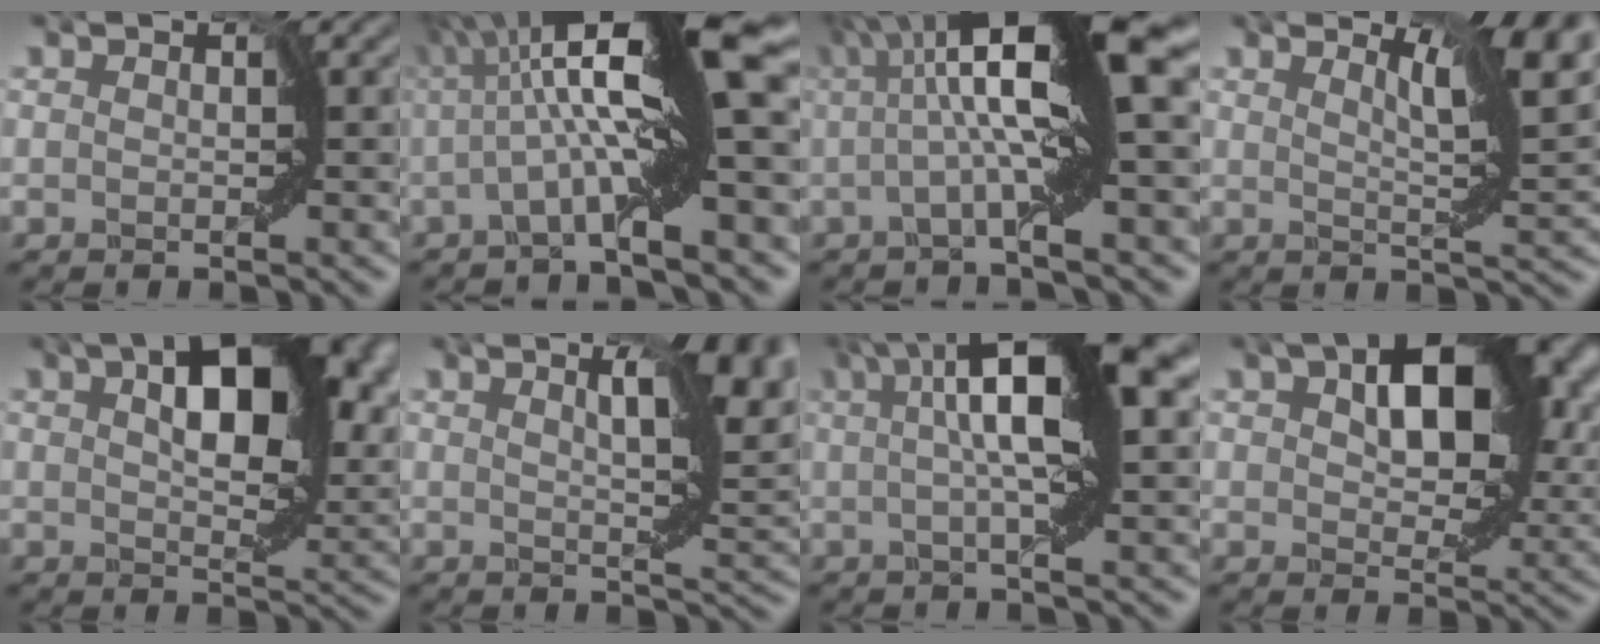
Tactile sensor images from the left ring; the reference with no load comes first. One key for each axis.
{"total": 13.4, "fx": 1.0, "fy": 2.2, "fz": 13.2, "tx": -0.215, "ty": 0.028, "tz": 0.010}
{"total": 11.1, "fx": 1.9, "fy": 2.0, "fz": 10.8, "tx": -0.178, "ty": 0.026, "tz": 0.024}
{"total": 6.0, "fx": 3.1, "fy": 0.8, "fz": 5.0, "tx": -0.079, "ty": 0.002, "tz": 0.052}
{"total": 12.3, "fx": 4.3, "fy": 6.1, "fz": 9.8, "tx": -0.135, "ty": 0.007, "tz": 0.069}
{"total": 8.5, "fx": 3.0, "fy": 2.8, "fz": 7.5, "tx": -0.110, "ty": 0.008, "tz": 0.042}
{"total": 10.0, "fx": 3.0, "fy": 2.0, "fz": 9.3, "tx": -0.141, "ty": 0.012, "tz": 0.039}
{"total": 11.8, "fx": 4.2, "fy": 6.4, "fz": 9.0, "tx": -0.130, "ty": 0.002, "tz": 0.072}